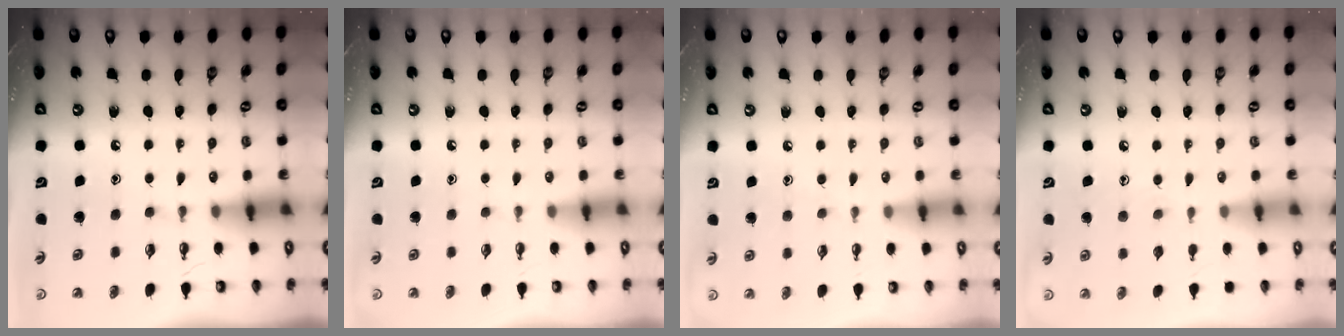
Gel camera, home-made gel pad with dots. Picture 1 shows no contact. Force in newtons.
{"total": 0.0}
{"total": 4.5, "press": 4.5, "slide": 0.5}
{"total": 5.8, "press": 5.8, "slide": 0.5}